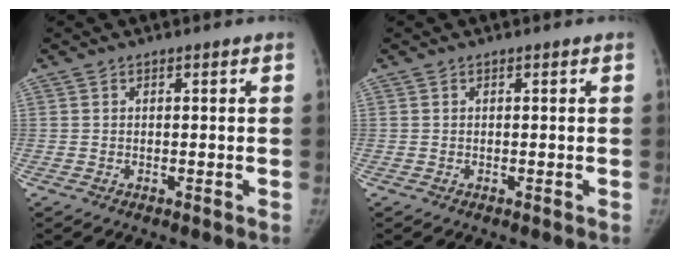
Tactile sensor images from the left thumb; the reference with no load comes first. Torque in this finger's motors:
{"motor_torque": [0.00, 0.00, 0.09, -0.02, 0.00]}